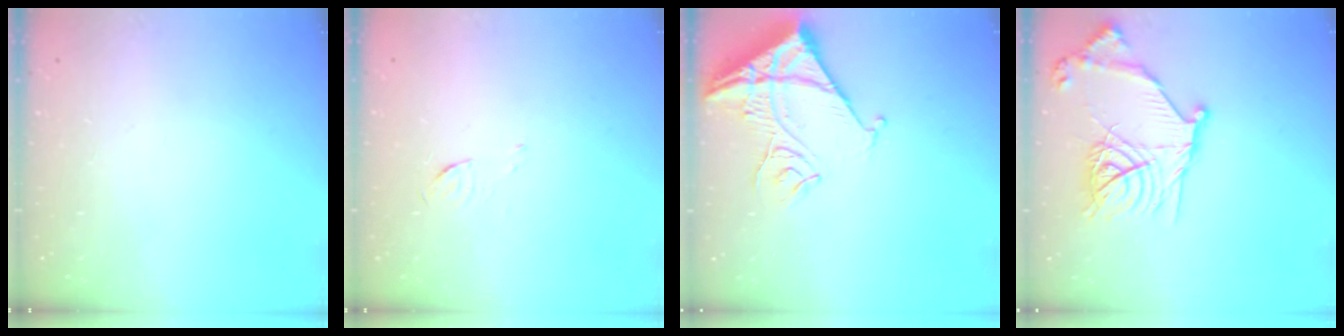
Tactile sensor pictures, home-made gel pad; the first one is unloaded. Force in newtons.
{"total": 3.9, "press": 3.7, "slide": 1.2}
{"total": 14.2, "press": 14.2, "slide": 1.2}
{"total": 18.2, "press": 18.2, "slide": 1.1}